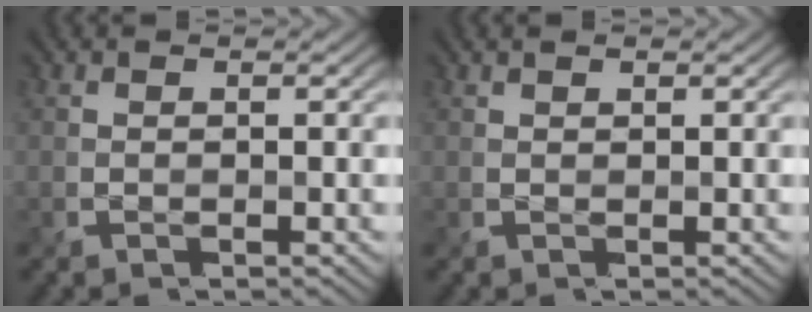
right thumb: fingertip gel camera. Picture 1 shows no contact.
{"total": 0.6, "force": [0.5, 0.2, 0.3], "torque": [-0.009, 0.004, 0.012]}